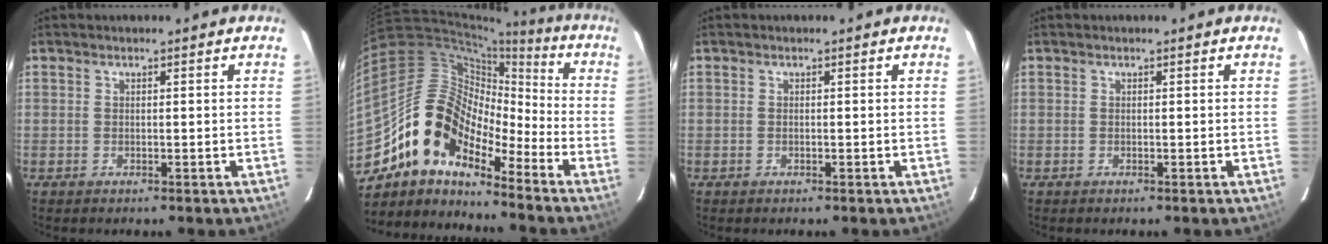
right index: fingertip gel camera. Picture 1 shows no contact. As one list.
[{"total": 14.9, "force": [-10.3, 7.2, 8.0], "torque": [-0.139, 0.013, -0.208]}, {"total": 0.0}, {"total": 0.0}]